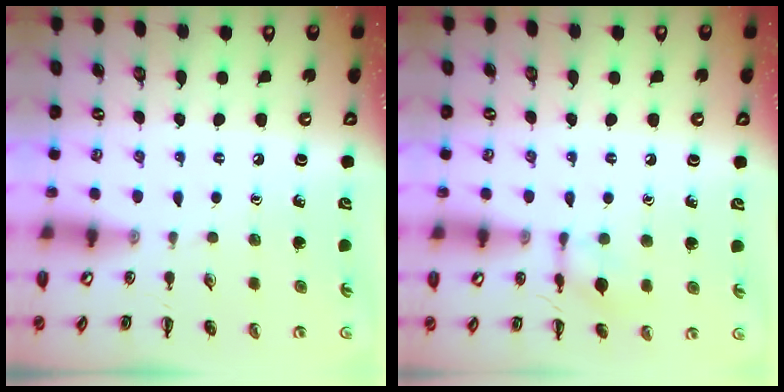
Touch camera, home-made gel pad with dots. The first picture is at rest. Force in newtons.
{"total": 7.4, "press": 7.3, "slide": 1.2}